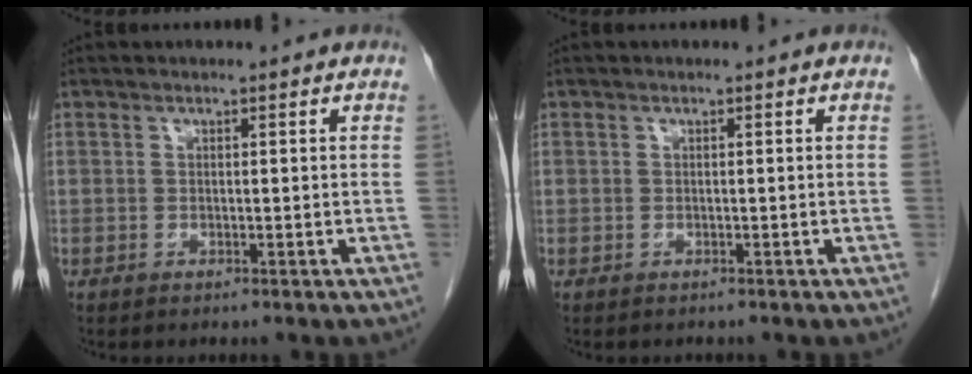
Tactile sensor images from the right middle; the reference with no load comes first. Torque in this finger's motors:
{"motor_torque": [-1.82, 0.31, -0.71, -0.13]}